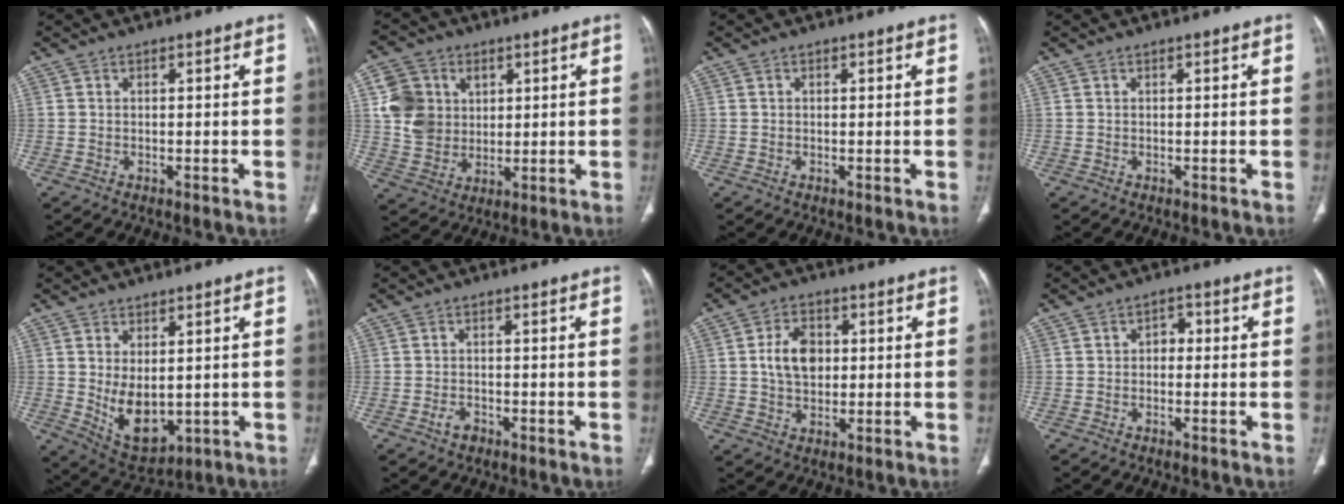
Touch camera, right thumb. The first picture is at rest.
{"total": 10.8, "force": [2.7, 9.3, 4.6], "torque": [-0.061, -0.005, 0.057]}
{"total": 0.0}
{"total": 0.0}
{"total": 9.1, "force": [-0.1, 5.4, 7.4], "torque": [-0.107, -0.015, 0.026]}
{"total": 2.2, "force": [-1.3, 1.4, 1.2], "torque": [-0.020, 0.009, -0.020]}
{"total": 8.0, "force": [0.9, 5.6, 5.6], "torque": [-0.080, 0.003, 0.016]}
{"total": 2.5, "force": [-0.1, 1.9, 1.6], "torque": [-0.009, 0.012, -0.011]}